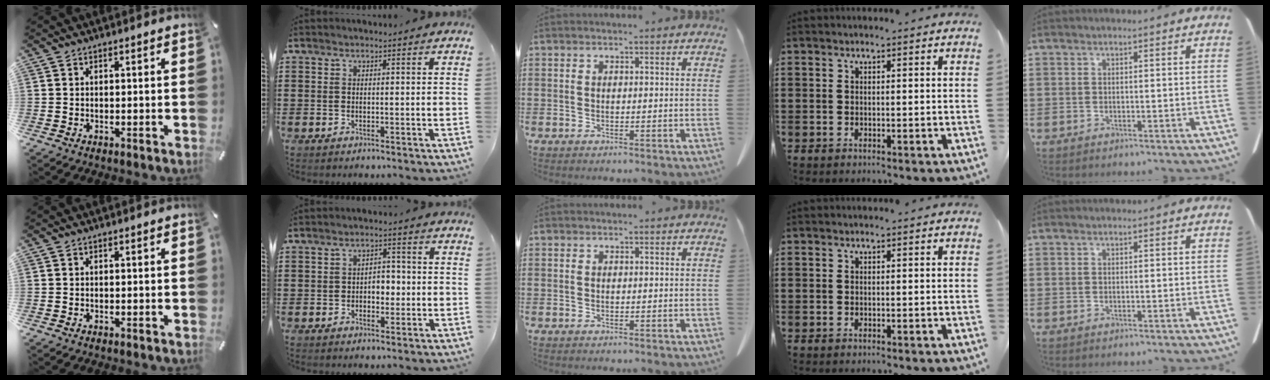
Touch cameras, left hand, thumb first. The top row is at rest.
{"index": {"total": 3.0, "force": [-0.7, 2.0, 2.2], "torque": [-0.037, 0.004, -0.020]}}